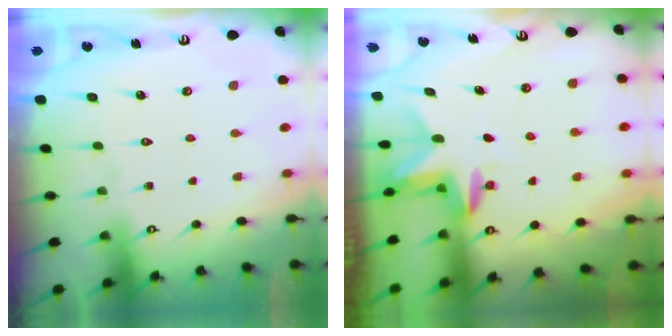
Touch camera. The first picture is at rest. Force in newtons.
{"total": 2.8, "press": 2.8, "slide": 0.1}